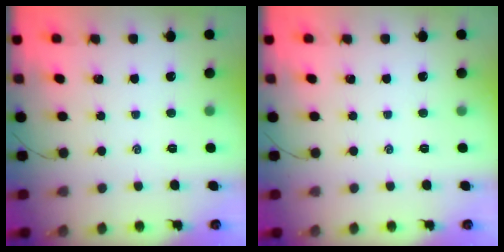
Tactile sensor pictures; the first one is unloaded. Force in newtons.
{"total": 0.0}